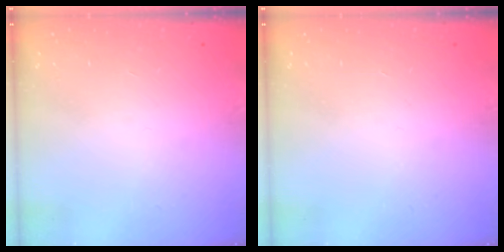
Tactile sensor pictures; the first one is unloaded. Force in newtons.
{"total": 0.0}